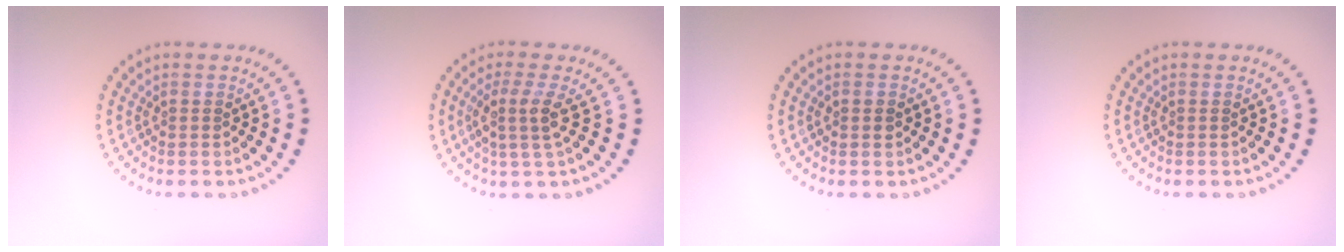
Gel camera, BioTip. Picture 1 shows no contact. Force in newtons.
{"total": 2.7, "press": 2.0, "slide": 1.8}
{"total": 1.0, "press": 1.0, "slide": 0.1}
{"total": 0.0}